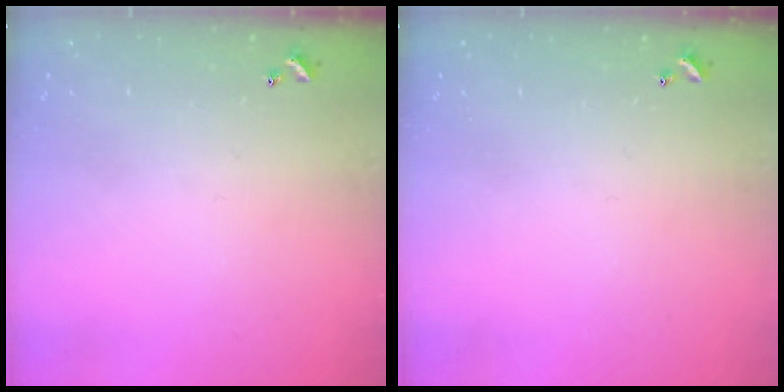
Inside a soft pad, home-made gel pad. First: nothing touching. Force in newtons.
{"total": 0.0}